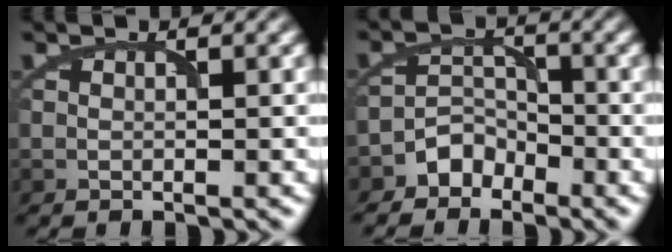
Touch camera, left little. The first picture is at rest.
{"total": 2.5, "force": [-2.1, 1.4, 0.0], "torque": [0.014, 0.013, -0.038]}